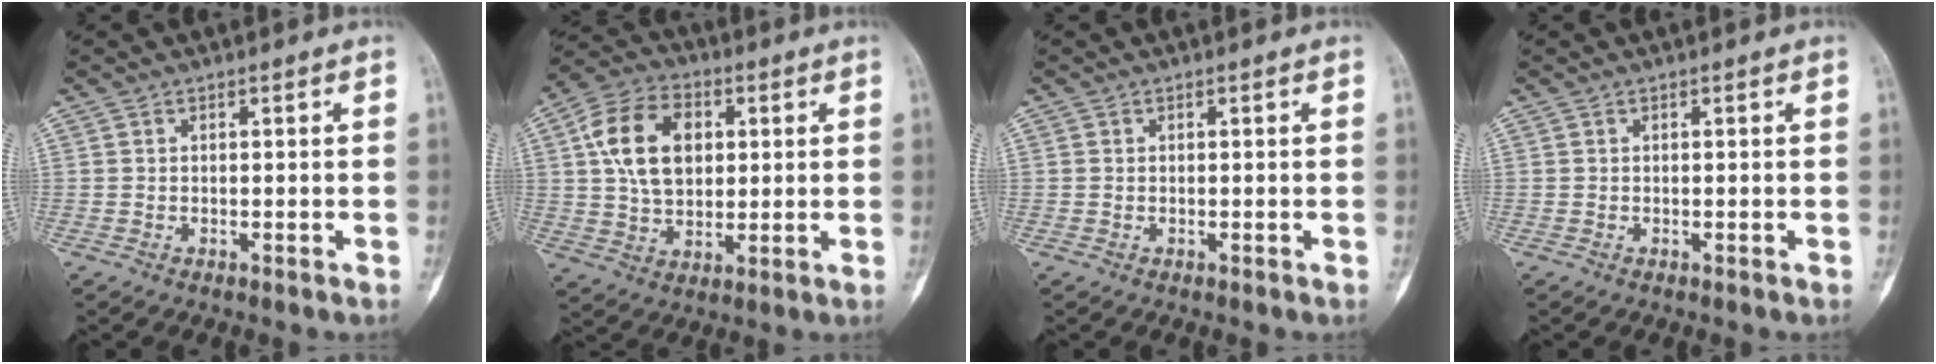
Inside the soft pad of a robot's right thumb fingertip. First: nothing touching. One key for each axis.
{"total": 14.2, "fx": 3.1, "fy": 9.7, "fz": 10.0, "tx": -0.153, "ty": 0.004, "tz": 0.050}
{"total": 0.0}
{"total": 0.0}